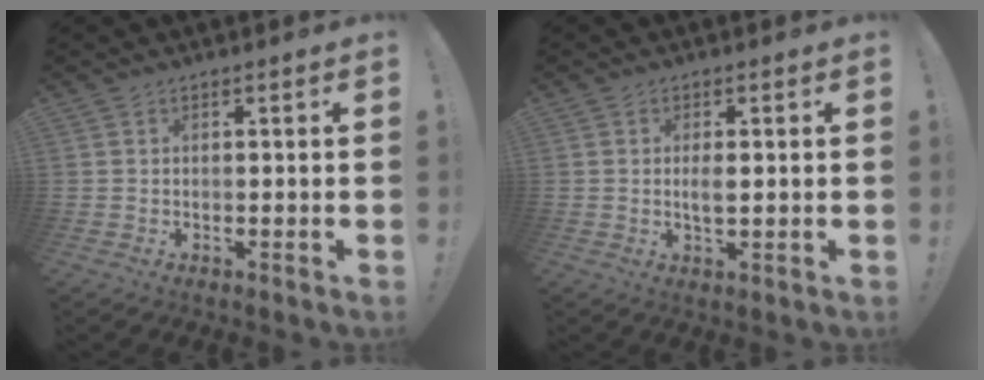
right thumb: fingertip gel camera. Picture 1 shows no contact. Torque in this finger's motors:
{"motor_torque": [-0.19, 0.20, 0.29, -0.31, 0.01]}